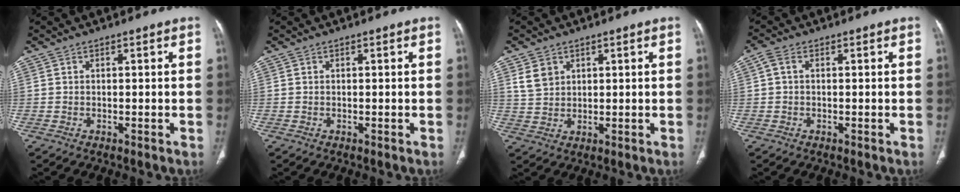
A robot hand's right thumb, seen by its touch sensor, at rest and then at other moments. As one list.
[{"total": 0.0}, {"total": 4.3, "force": [2.2, 3.2, 1.8], "torque": [-0.022, -0.006, 0.052]}, {"total": 2.0, "force": [0.3, 1.2, 1.5], "torque": [-0.036, 0.011, 0.005]}]